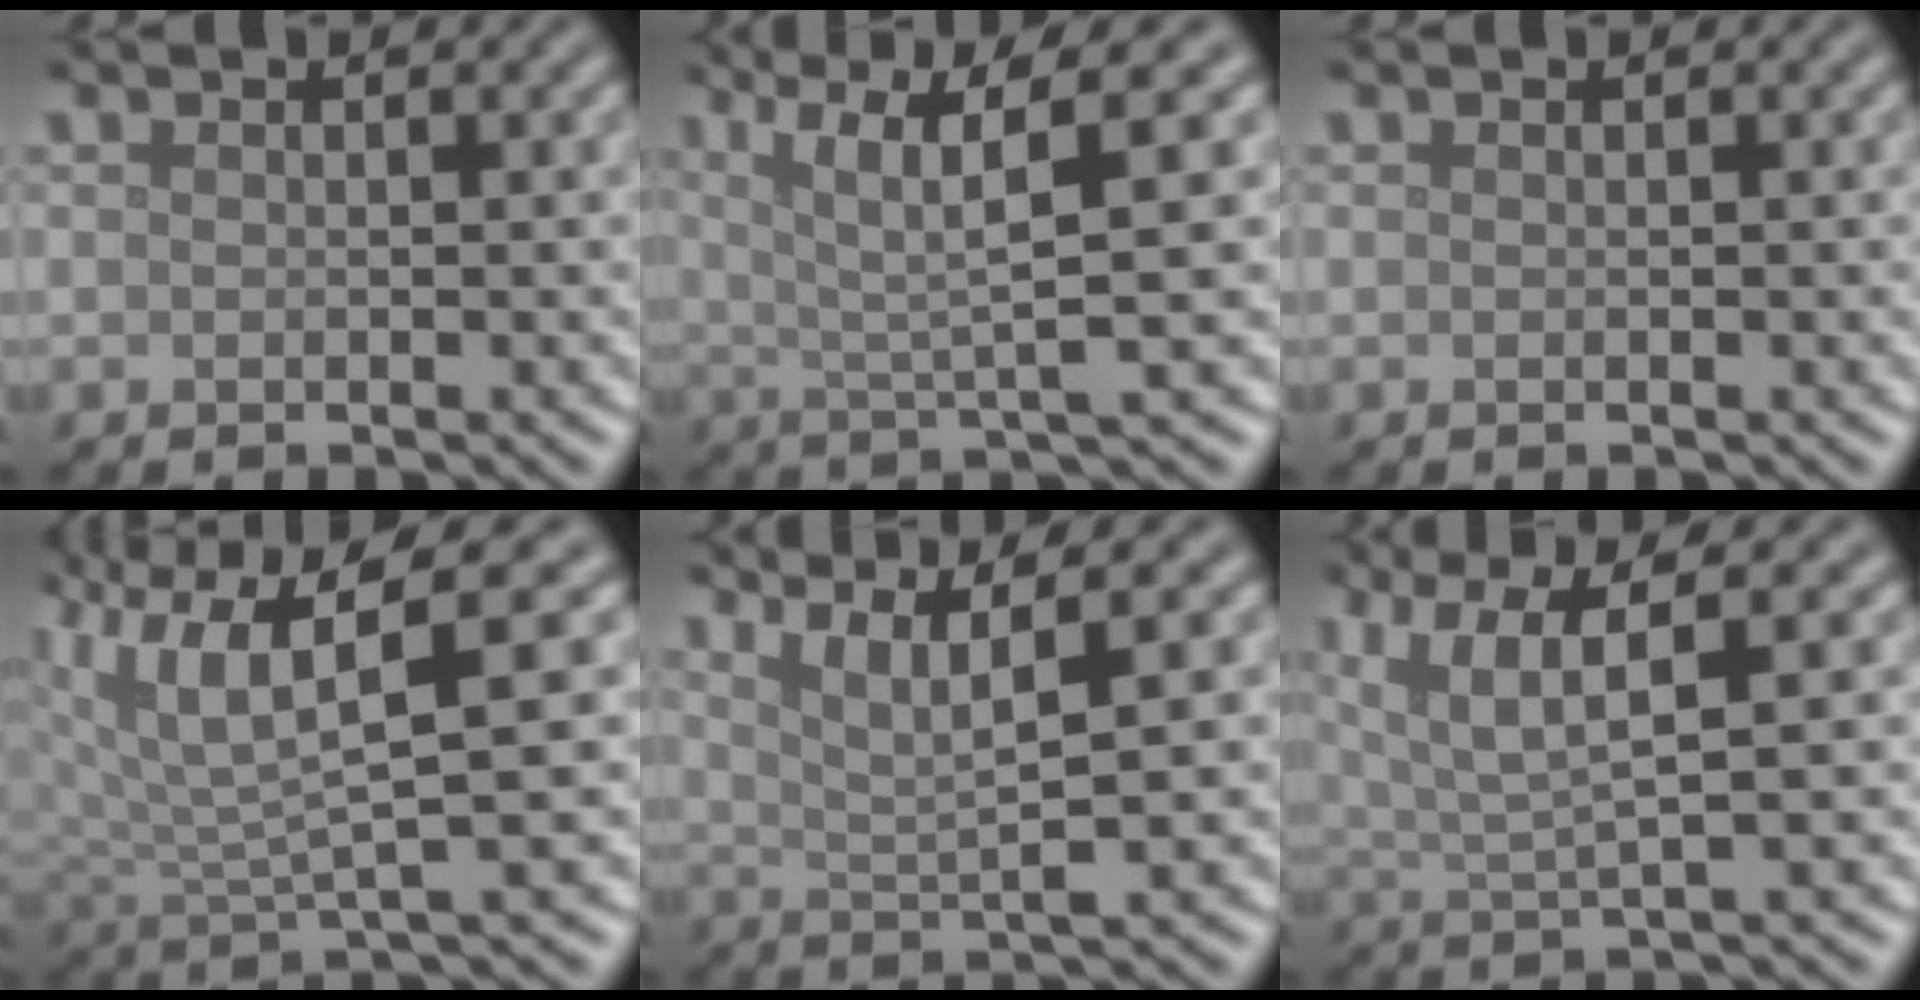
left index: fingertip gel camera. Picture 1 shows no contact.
{"total": 6.6, "force": [2.6, 1.0, 6.0], "torque": [-0.105, 0.010, 0.047]}
{"total": 0.0}
{"total": 7.2, "force": [2.7, 1.8, 6.4], "torque": [-0.130, 0.003, 0.051]}
{"total": 4.9, "force": [2.5, 0.7, 4.2], "torque": [-0.076, 0.006, 0.050]}
{"total": 6.1, "force": [2.9, 1.3, 5.2], "torque": [-0.107, 0.010, 0.059]}